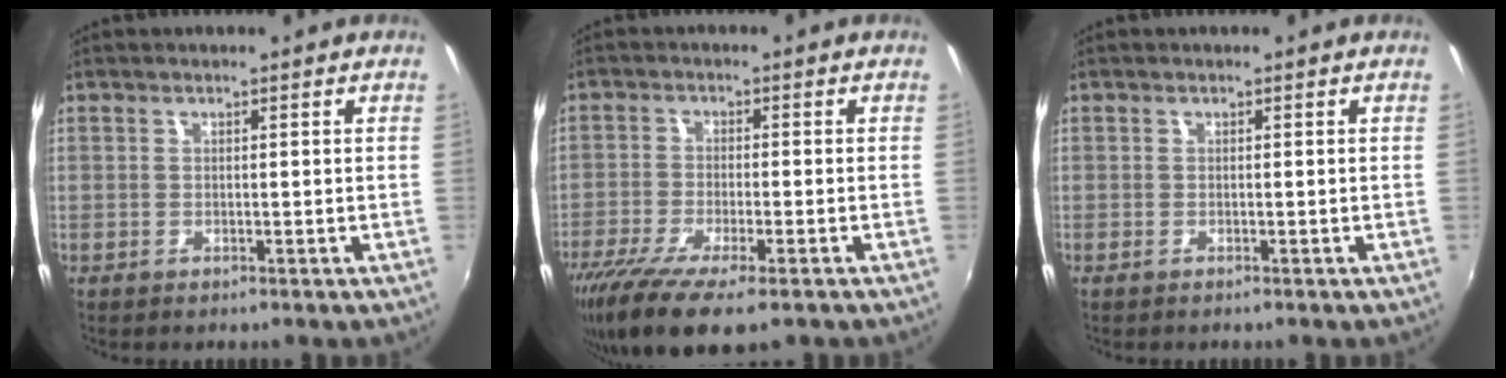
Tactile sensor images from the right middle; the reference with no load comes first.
{"total": 11.7, "force": [-7.9, 2.7, 8.2], "torque": [-0.175, -0.041, -0.138]}
{"total": 0.0}